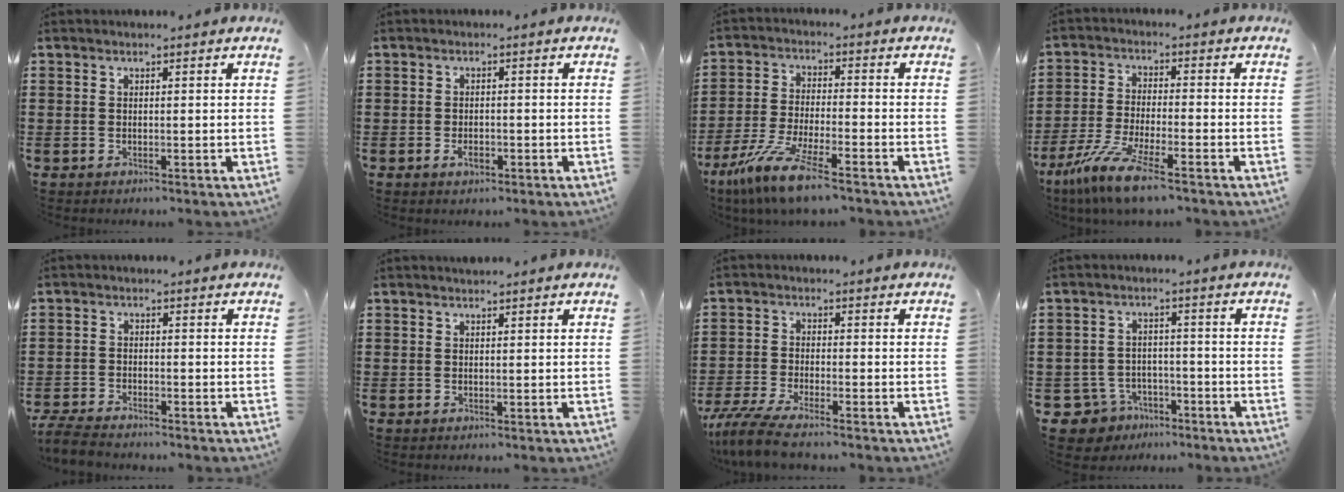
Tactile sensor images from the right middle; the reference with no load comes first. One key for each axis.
{"total": 1.7, "fx": -0.8, "fy": 0.8, "fz": 1.3, "tx": -0.025, "ty": 0.001, "tz": -0.015}
{"total": 9.3, "fx": -7.1, "fy": 0.7, "fz": 5.9, "tx": -0.134, "ty": -0.009, "tz": -0.142}
{"total": 8.4, "fx": -6.3, "fy": 0.7, "fz": 5.6, "tx": -0.126, "ty": -0.012, "tz": -0.123}
{"total": 3.7, "fx": -3.5, "fy": 0.3, "fz": 0.9, "tx": -0.036, "ty": -0.008, "tz": -0.078}
{"total": 0.0}
{"total": 5.3, "fx": -4.5, "fy": 0.2, "fz": 2.7, "tx": -0.081, "ty": -0.022, "tz": -0.094}
{"total": 4.5, "fx": -3.6, "fy": 2.5, "fz": 0.7, "tx": -0.041, "ty": 0.002, "tz": -0.078}